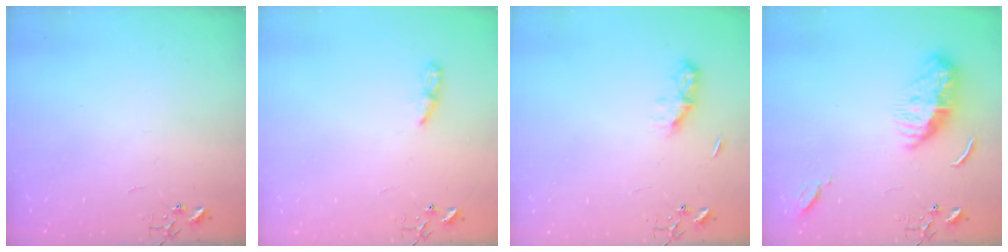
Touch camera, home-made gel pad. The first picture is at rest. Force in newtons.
{"total": 5.1, "press": 5.1, "slide": 0.6}
{"total": 6.4, "press": 6.3, "slide": 0.7}
{"total": 11.1, "press": 11.0, "slide": 1.0}